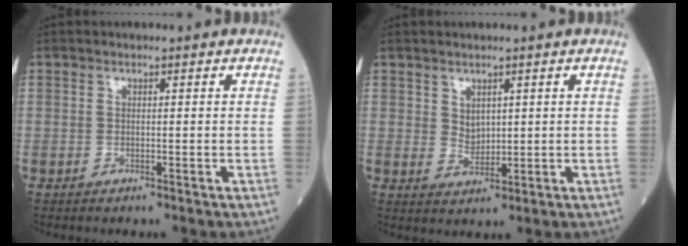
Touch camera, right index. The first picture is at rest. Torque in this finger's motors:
{"motor_torque": [0.10, 0.03, 0.03, 0.00]}